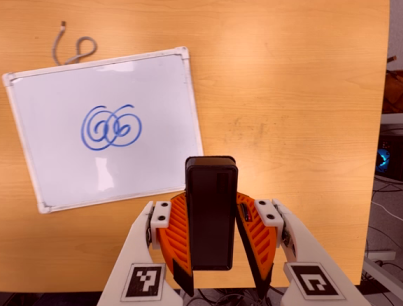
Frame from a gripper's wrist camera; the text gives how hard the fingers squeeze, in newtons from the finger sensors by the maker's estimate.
{"total": 4.9, "left": 4.3, "right": 5.6}